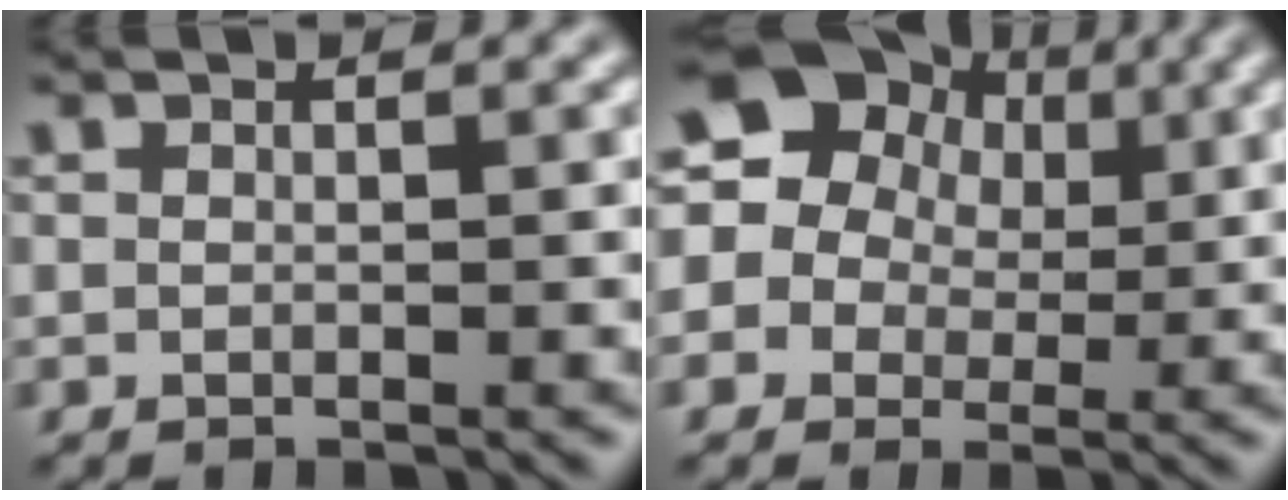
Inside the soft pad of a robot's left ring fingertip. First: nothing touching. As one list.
[{"total": 12.9, "force": [5.3, 10.8, 4.8], "torque": [-0.120, 0.043, 0.082]}]